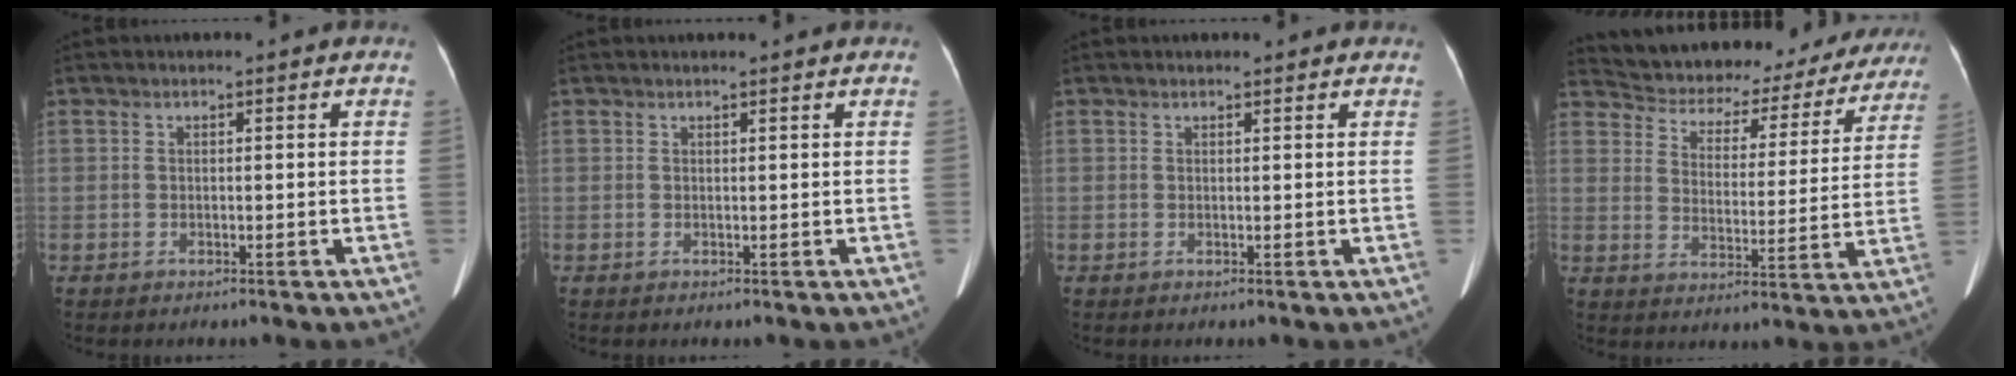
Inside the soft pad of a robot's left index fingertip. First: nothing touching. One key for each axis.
{"total": 2.2, "fx": 2.0, "fy": 0.1, "fz": 0.8, "tx": -0.010, "ty": 0.006, "tz": 0.023}
{"total": 2.0, "fx": 1.8, "fy": 0.4, "fz": 0.7, "tx": -0.009, "ty": 0.003, "tz": 0.019}
{"total": 23.7, "fx": 21.8, "fy": 7.4, "fz": 5.6, "tx": -0.086, "ty": -0.035, "tz": 0.267}